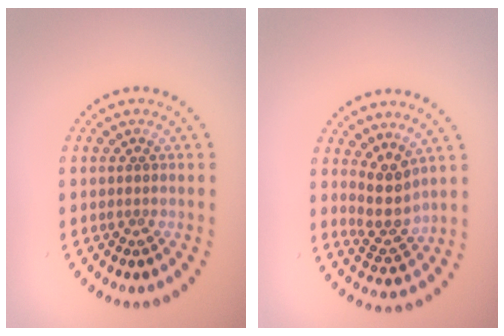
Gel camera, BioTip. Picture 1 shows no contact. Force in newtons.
{"total": 3.0, "press": 2.2, "slide": 2.0}